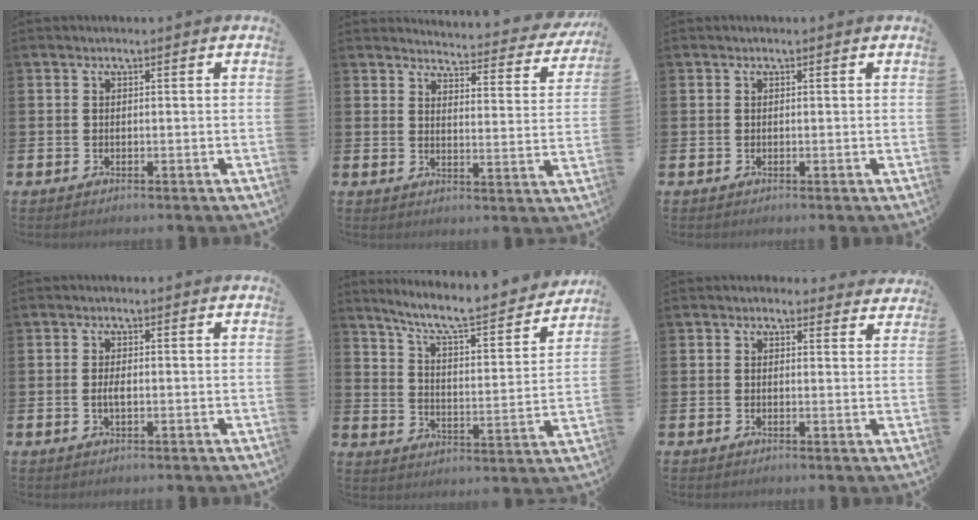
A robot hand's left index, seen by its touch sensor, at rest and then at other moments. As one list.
[{"total": 3.5, "force": [3.4, 0.5, 0.6], "torque": [-0.018, -0.035, 0.052]}, {"total": 0.0}, {"total": 1.7, "force": [-0.2, 0.6, 1.5], "torque": [-0.024, -0.001, -0.006]}, {"total": 8.3, "force": [7.5, 1.1, 3.4], "torque": [-0.096, -0.053, 0.124]}, {"total": 2.0, "force": [1.8, 0.8, 0.0], "torque": [0.003, -0.004, 0.032]}]